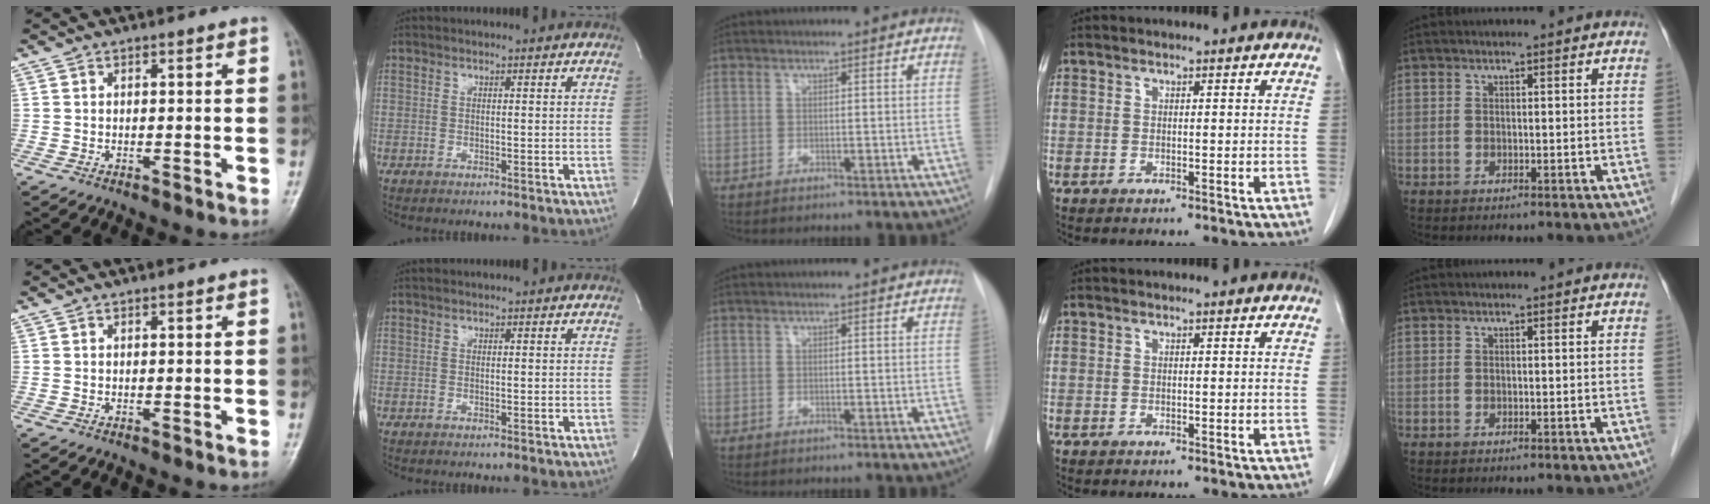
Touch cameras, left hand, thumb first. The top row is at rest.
{}